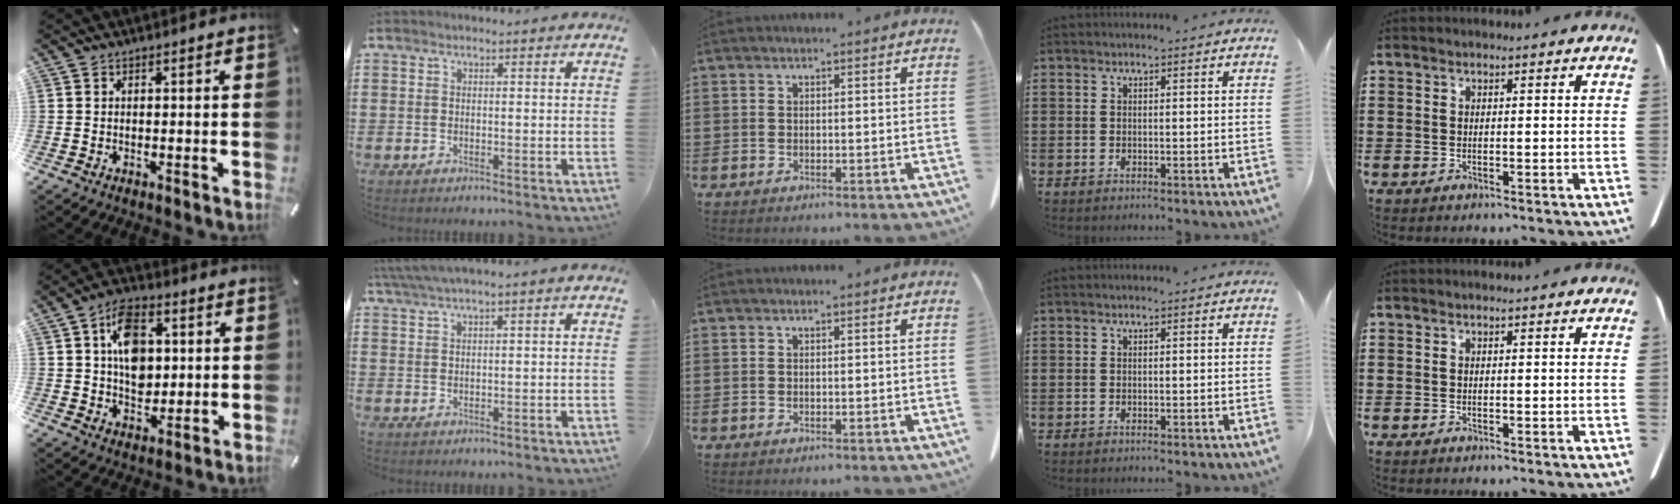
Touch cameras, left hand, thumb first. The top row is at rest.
{"thumb": {"total": 11.7, "force": [2.3, 8.6, 7.5], "torque": [-0.114, 0.011, 0.046]}, "index": {"total": 2.3, "force": [1.5, -0.2, 1.8], "torque": [-0.036, 0.001, 0.028]}}